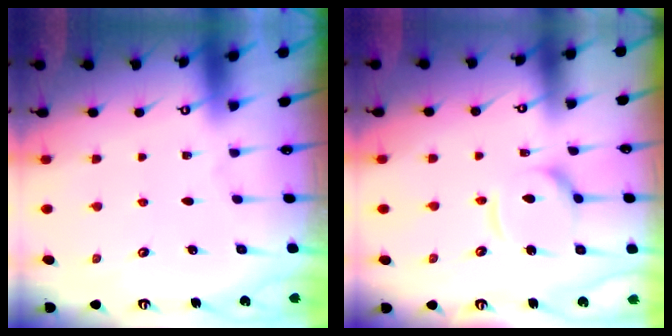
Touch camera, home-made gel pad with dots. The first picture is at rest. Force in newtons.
{"total": 11.5, "press": 11.4, "slide": 1.1}